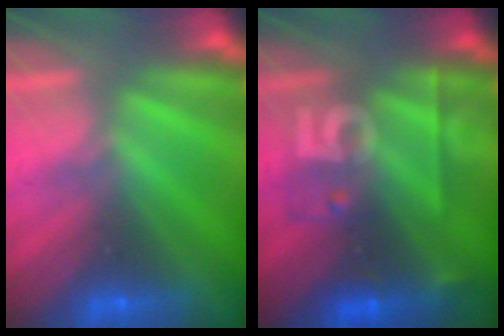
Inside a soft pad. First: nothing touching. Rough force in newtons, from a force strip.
{"total": 2.4}